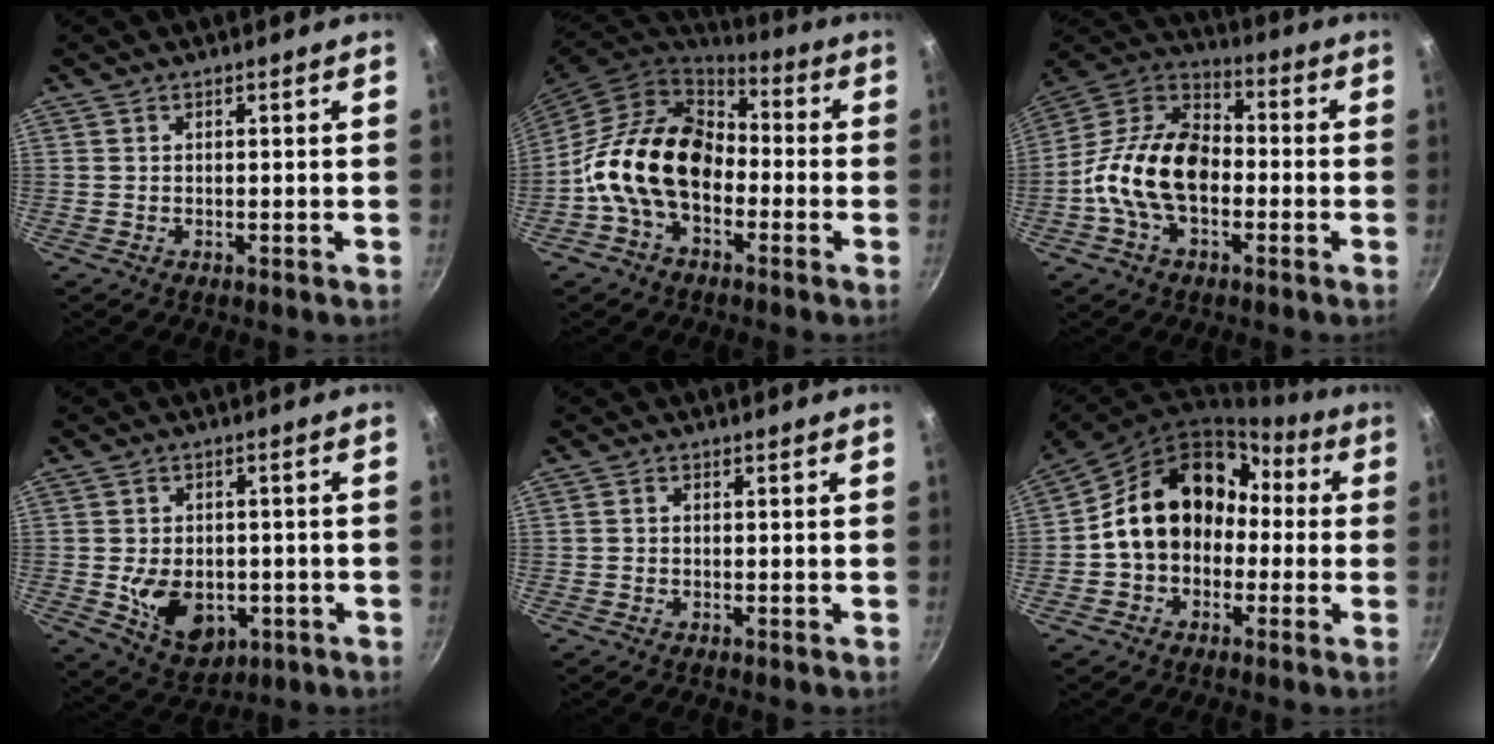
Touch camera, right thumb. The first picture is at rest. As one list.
[{"total": 17.6, "force": [-3.3, 12.1, 12.3], "torque": [-0.187, 0.047, -0.078]}, {"total": 17.2, "force": [-3.2, 10.9, 12.9], "torque": [-0.198, 0.041, -0.079]}, {"total": 9.1, "force": [-1.7, 6.4, 6.3], "torque": [-0.081, -0.002, -0.009]}, {"total": 0.7, "force": [-0.1, 0.6, 0.3], "torque": [-0.006, 0.004, -0.003]}, {"total": 17.5, "force": [-0.1, 13.9, 10.6], "torque": [-0.138, 0.070, -0.007]}]